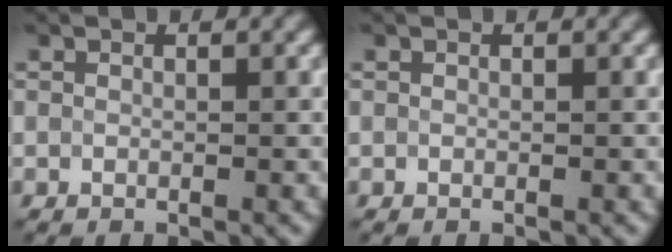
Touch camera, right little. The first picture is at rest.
{"total": 0.0}